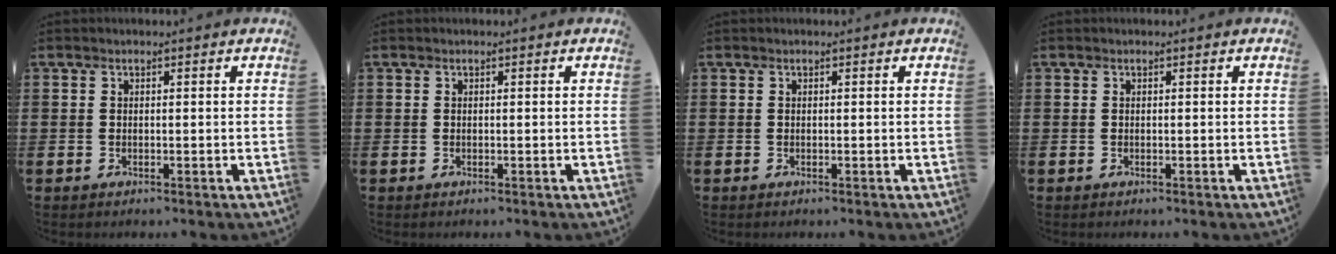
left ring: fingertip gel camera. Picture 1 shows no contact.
{"total": 0.0}
{"total": 0.0}
{"total": 0.0}